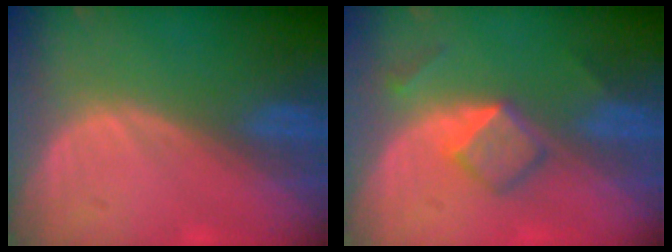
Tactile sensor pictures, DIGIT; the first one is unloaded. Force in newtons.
{"total": 5.4, "press": 4.6, "slide": 2.8}